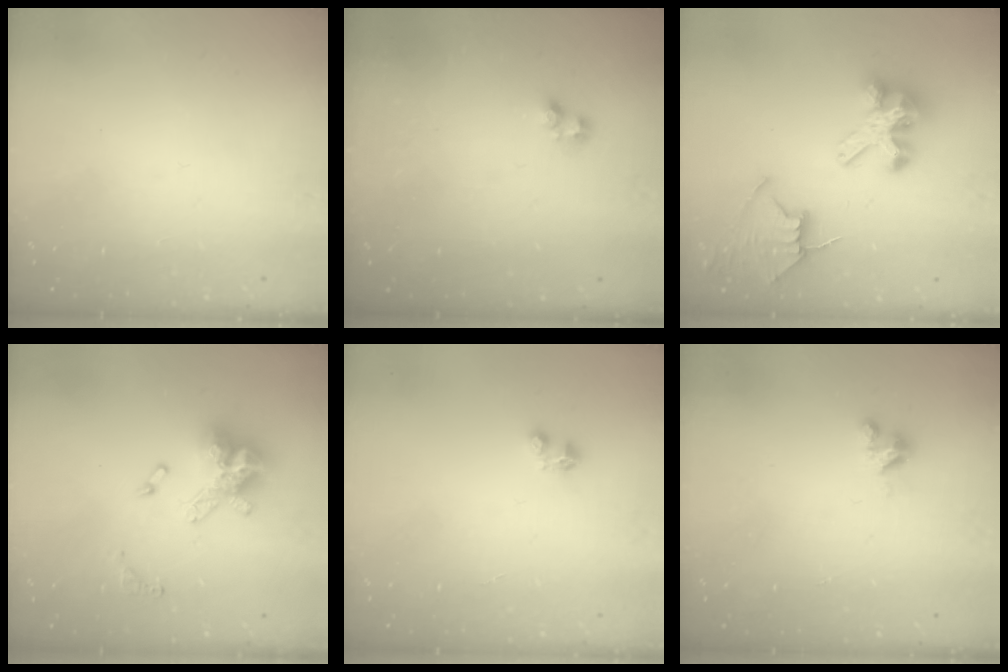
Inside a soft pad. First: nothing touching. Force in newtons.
{"total": 1.6, "press": 1.5, "slide": 0.3}
{"total": 9.4, "press": 9.4, "slide": 0.7}
{"total": 13.4, "press": 13.4, "slide": 1.3}
{"total": 2.8, "press": 2.8, "slide": 0.4}
{"total": 3.6, "press": 3.6, "slide": 0.4}